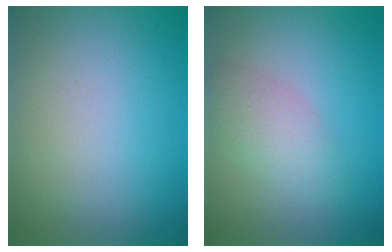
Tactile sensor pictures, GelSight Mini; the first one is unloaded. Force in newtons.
{"total": 3.1, "press": 3.1, "slide": 0.1}